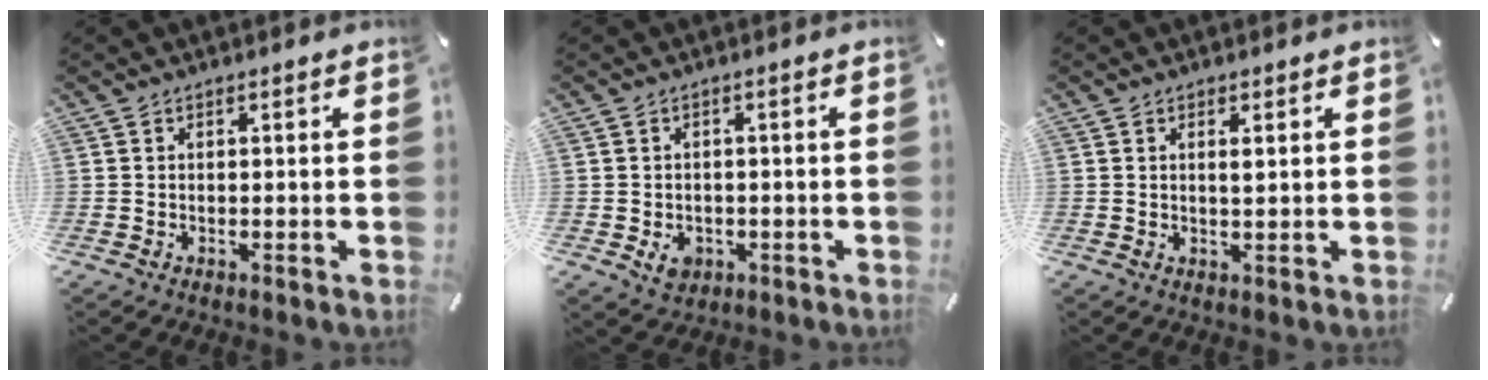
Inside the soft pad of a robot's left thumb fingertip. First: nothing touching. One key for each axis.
{"total": 4.3, "fx": -1.3, "fy": 3.4, "fz": 2.2, "tx": -0.025, "ty": -0.001, "tz": -0.025}
{"total": 1.7, "fx": 0.5, "fy": 0.5, "fz": 1.5, "tx": -0.023, "ty": -0.003, "tz": 0.006}